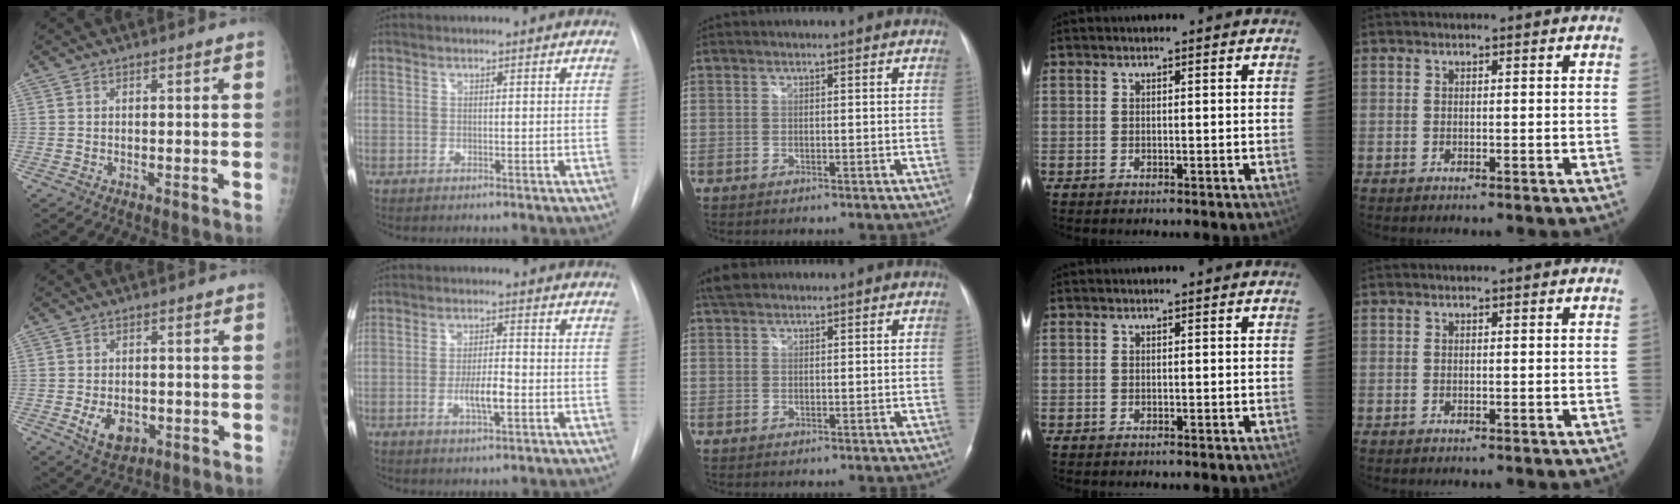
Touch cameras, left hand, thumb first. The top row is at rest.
{"thumb": {"total": 6.0, "force": [-1.7, 4.1, 4.0], "torque": [-0.054, -0.004, -0.017]}, "index": {"total": 4.7, "force": [-1.4, 1.0, 4.3], "torque": [-0.078, -0.004, -0.023]}, "middle": {"total": 2.6, "force": [2.2, 1.2, 0.9], "torque": [-0.021, 0.020, 0.038]}}